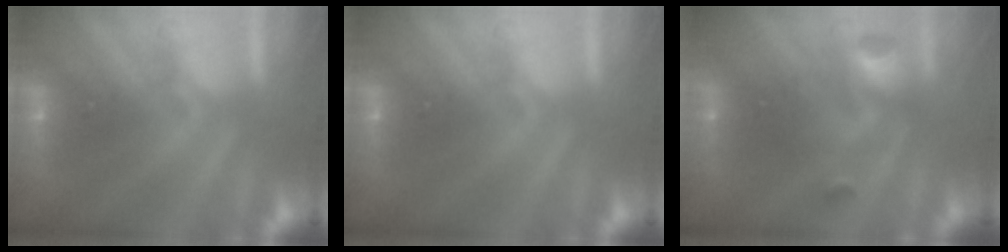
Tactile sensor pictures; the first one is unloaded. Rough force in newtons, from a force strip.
{"total": 0.0}
{"total": 3.0}